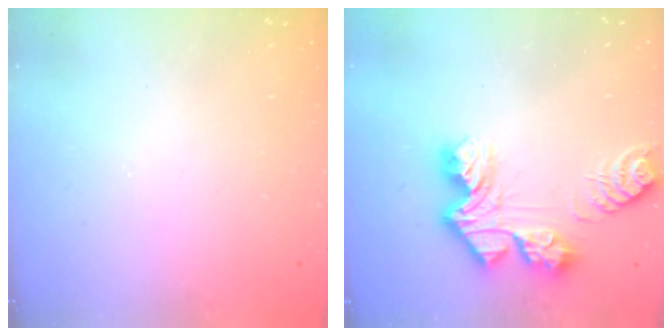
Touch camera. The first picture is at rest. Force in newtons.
{"total": 12.0, "press": 12.0, "slide": 1.1}